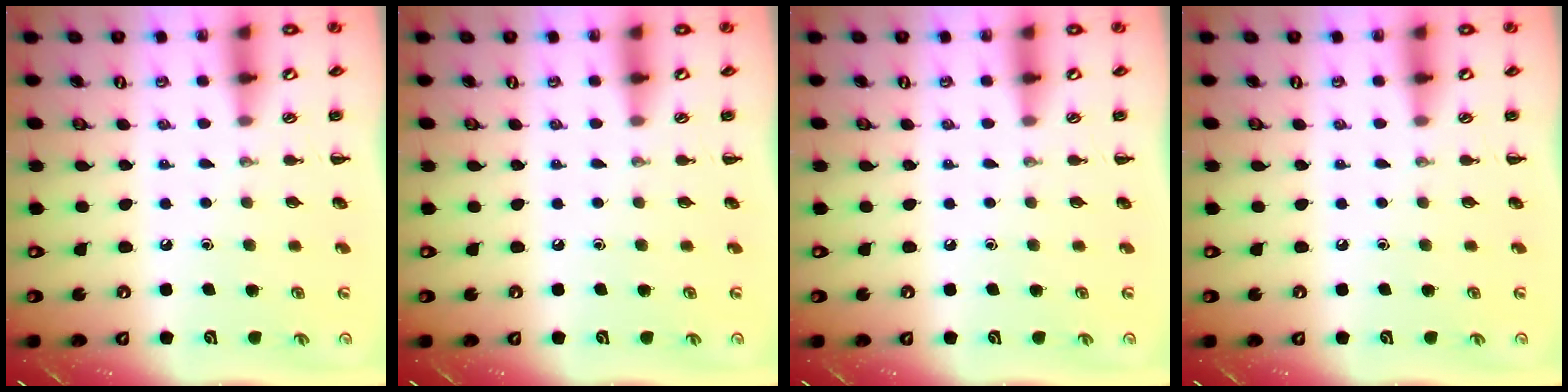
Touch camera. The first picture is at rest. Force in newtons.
{"total": 0.0}
{"total": 0.0}
{"total": 0.0}